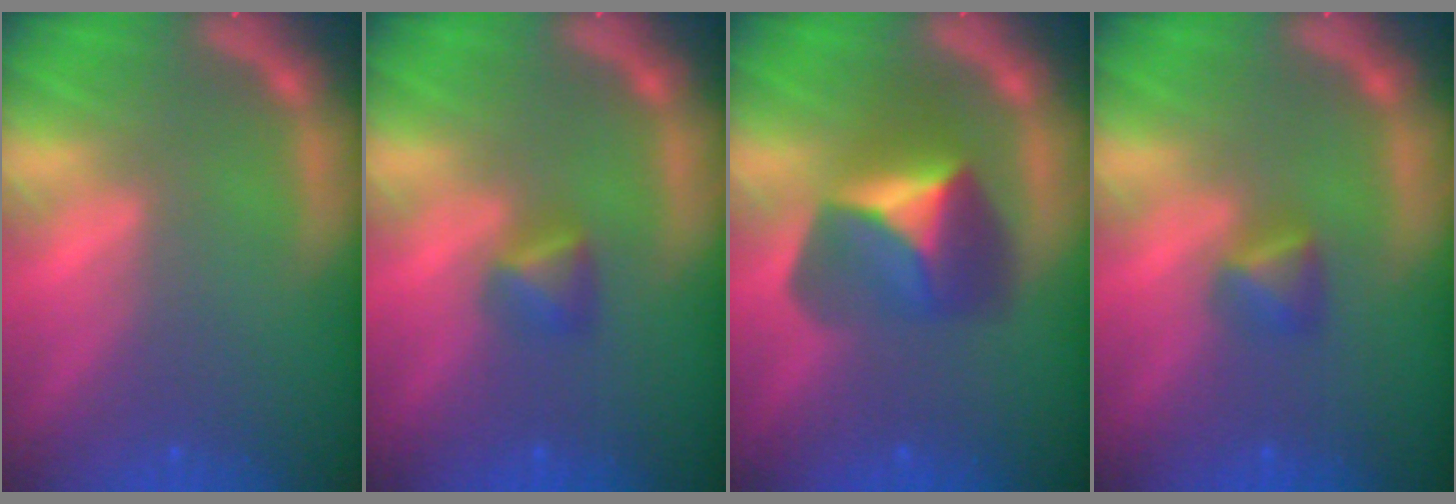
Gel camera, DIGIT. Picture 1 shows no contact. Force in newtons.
{"total": 1.9}
{"total": 5.9}
{"total": 1.9}